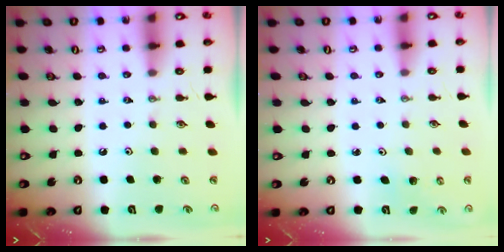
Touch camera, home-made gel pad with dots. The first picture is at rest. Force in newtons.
{"total": 1.0, "press": 1.0, "slide": 0.1}